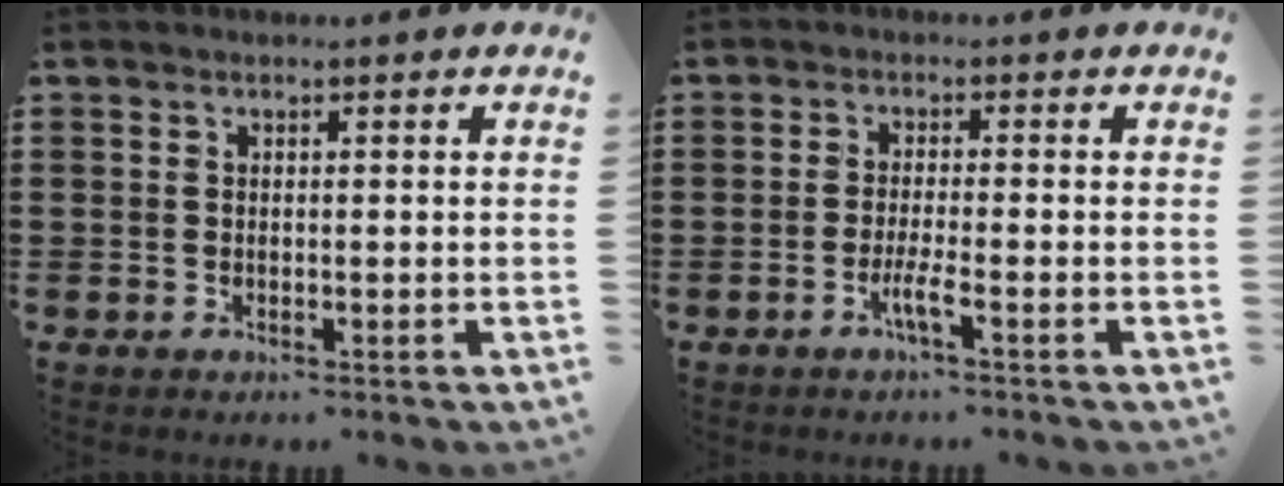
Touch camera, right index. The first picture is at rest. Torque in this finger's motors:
{"motor_torque": [1.07, 1.06, 0.11, 0.07]}